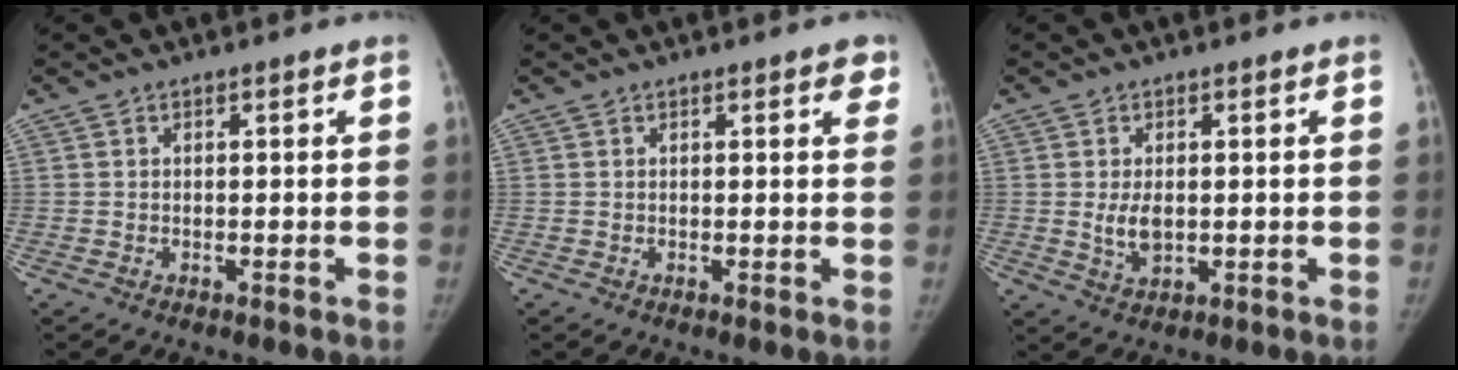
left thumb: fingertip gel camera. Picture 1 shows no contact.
{"total": 2.4, "force": [1.3, 1.0, 1.7], "torque": [-0.004, -0.002, 0.010]}
{"total": 4.3, "force": [0.1, 2.5, 3.5], "torque": [-0.060, -0.009, 0.006]}